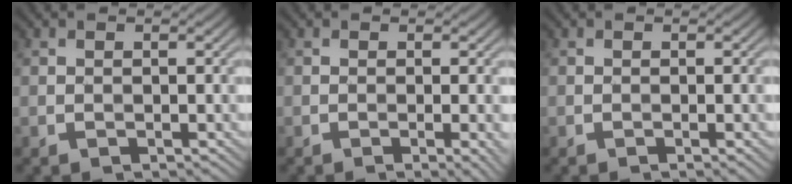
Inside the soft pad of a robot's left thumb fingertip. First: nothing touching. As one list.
[{"total": 2.0, "force": [-0.5, 0.3, 1.9], "torque": [-0.030, 0.000, -0.011]}, {"total": 1.1, "force": [-0.3, 0.1, 1.0], "torque": [-0.016, -0.001, -0.007]}]